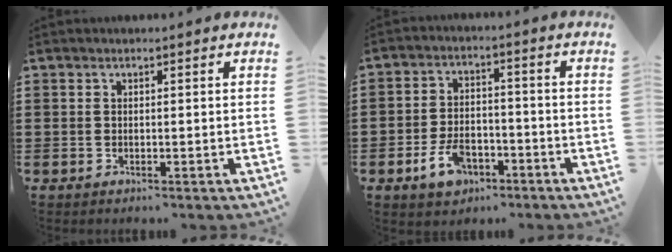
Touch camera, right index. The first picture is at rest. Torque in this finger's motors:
{"motor_torque": [0.54, 0.54, 0.12, 0.07]}